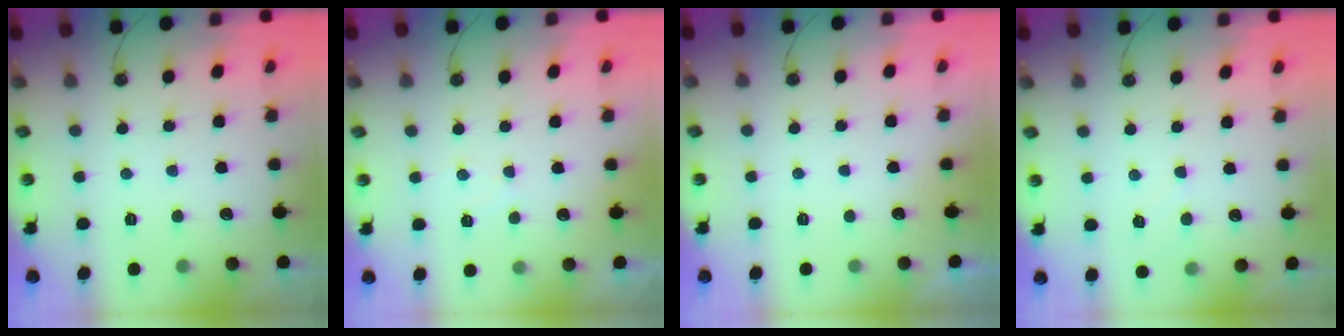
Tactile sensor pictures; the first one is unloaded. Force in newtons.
{"total": 4.4, "press": 4.4, "slide": 0.7}
{"total": 0.0}
{"total": 5.1, "press": 5.0, "slide": 0.7}